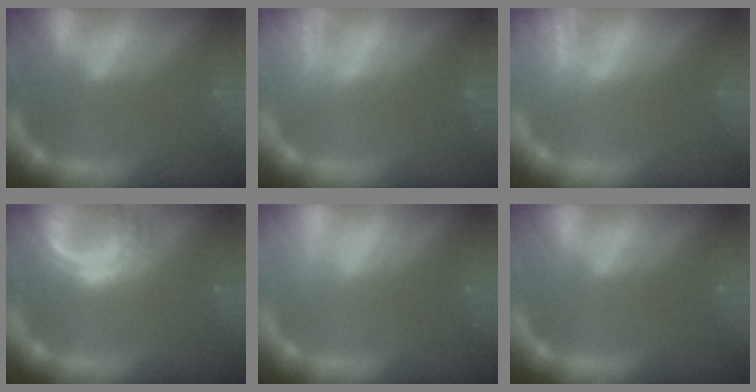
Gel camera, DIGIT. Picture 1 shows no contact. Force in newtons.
{"total": 2.5}
{"total": 3.0}
{"total": 4.5}
{"total": 0.9}
{"total": 0.0}